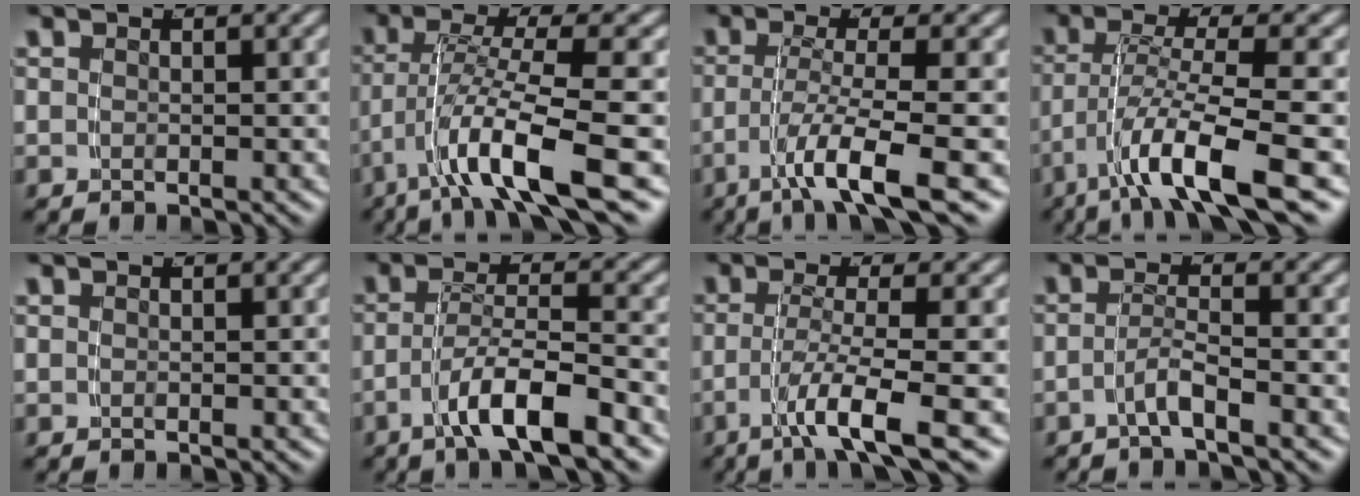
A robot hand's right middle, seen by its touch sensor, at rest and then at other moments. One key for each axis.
{"total": 6.5, "fx": -2.9, "fy": 1.0, "fz": 5.7, "tx": -0.114, "ty": -0.018, "tz": -0.035}
{"total": 6.1, "fx": -3.5, "fy": 0.2, "fz": 4.9, "tx": -0.088, "ty": -0.016, "tz": -0.048}
{"total": 6.4, "fx": -3.4, "fy": 0.8, "fz": 5.3, "tx": -0.107, "ty": -0.021, "tz": -0.042}
{"total": 0.0}
{"total": 4.7, "fx": -2.9, "fy": 0.2, "fz": 3.7, "tx": -0.059, "ty": 0.002, "tz": -0.049}
{"total": 5.5, "fx": -3.0, "fy": 0.0, "fz": 4.6, "tx": -0.084, "ty": -0.015, "tz": -0.040}
{"total": 2.5, "fx": -2.0, "fy": -0.6, "fz": 1.4, "tx": -0.026, "ty": 0.000, "tz": -0.034}